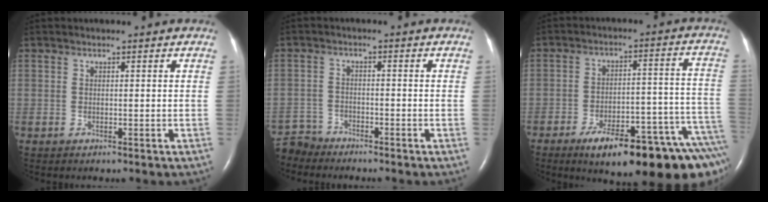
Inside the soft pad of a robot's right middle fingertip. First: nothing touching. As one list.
[{"total": 4.8, "force": [-4.6, 1.1, -0.8], "torque": [0.017, -0.006, -0.092]}, {"total": 20.7, "force": [-14.4, 3.8, 14.4], "torque": [-0.102, 0.031, -0.198]}]